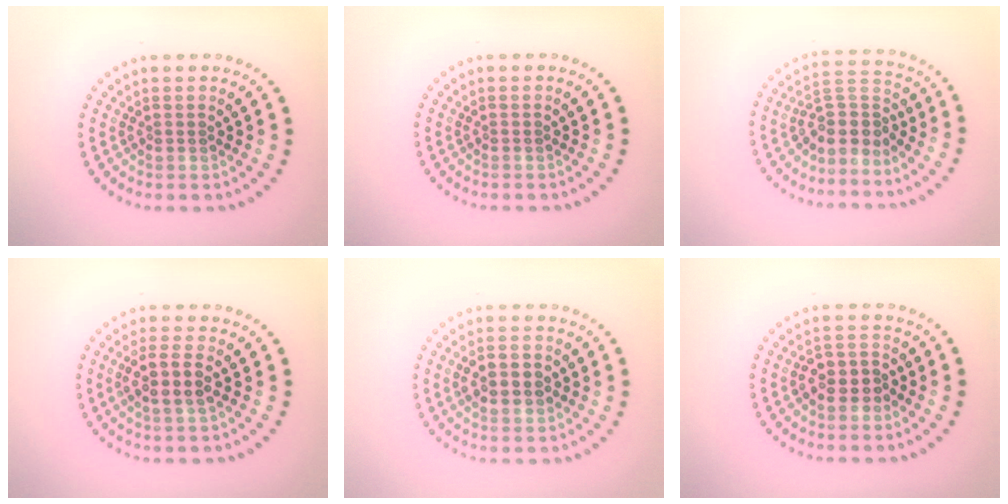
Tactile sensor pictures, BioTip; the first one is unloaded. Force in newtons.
{"total": 0.0}
{"total": 3.4, "press": 2.5, "slide": 2.4}
{"total": 2.9, "press": 2.6, "slide": 1.3}
{"total": 2.9, "press": 2.9, "slide": 0.2}
{"total": 2.7, "press": 2.4, "slide": 1.1}